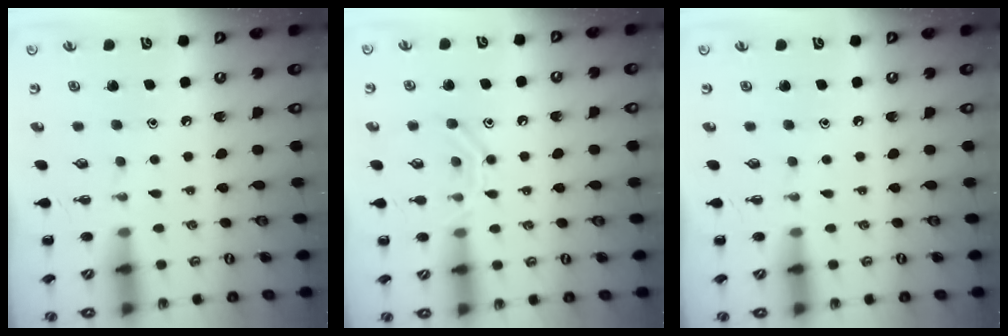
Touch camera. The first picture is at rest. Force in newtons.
{"total": 10.5, "press": 10.4, "slide": 1.2}
{"total": 0.0}